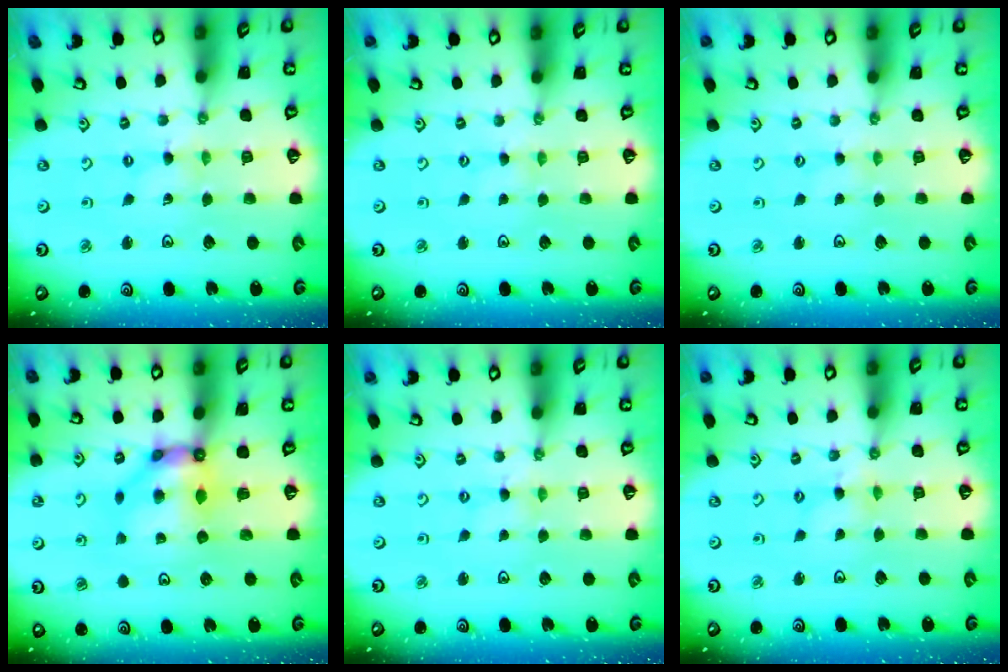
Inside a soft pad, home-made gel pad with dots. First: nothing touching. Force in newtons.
{"total": 0.0}
{"total": 0.0}
{"total": 8.1, "press": 8.1, "slide": 0.6}
{"total": 0.0}
{"total": 2.5, "press": 2.5, "slide": 0.3}